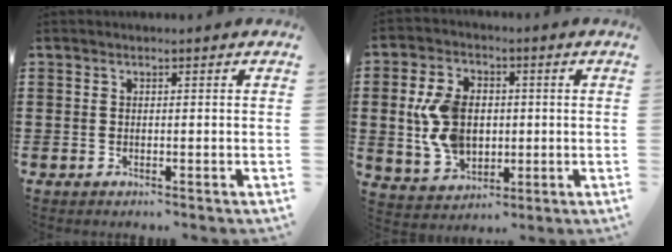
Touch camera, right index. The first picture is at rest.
{"total": 9.7, "force": [0.3, 6.8, 6.9], "torque": [-0.171, 0.012, 0.003]}